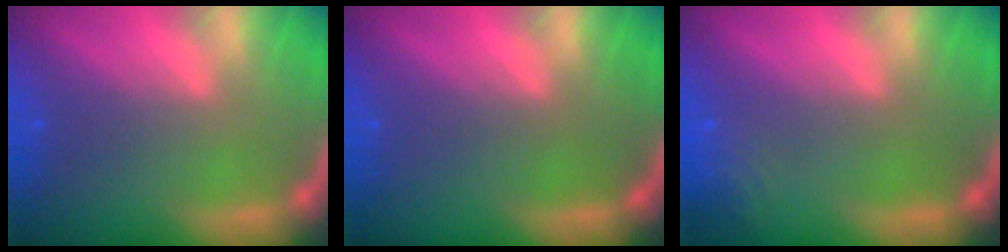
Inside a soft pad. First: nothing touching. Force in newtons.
{"total": 0.0}
{"total": 3.0}